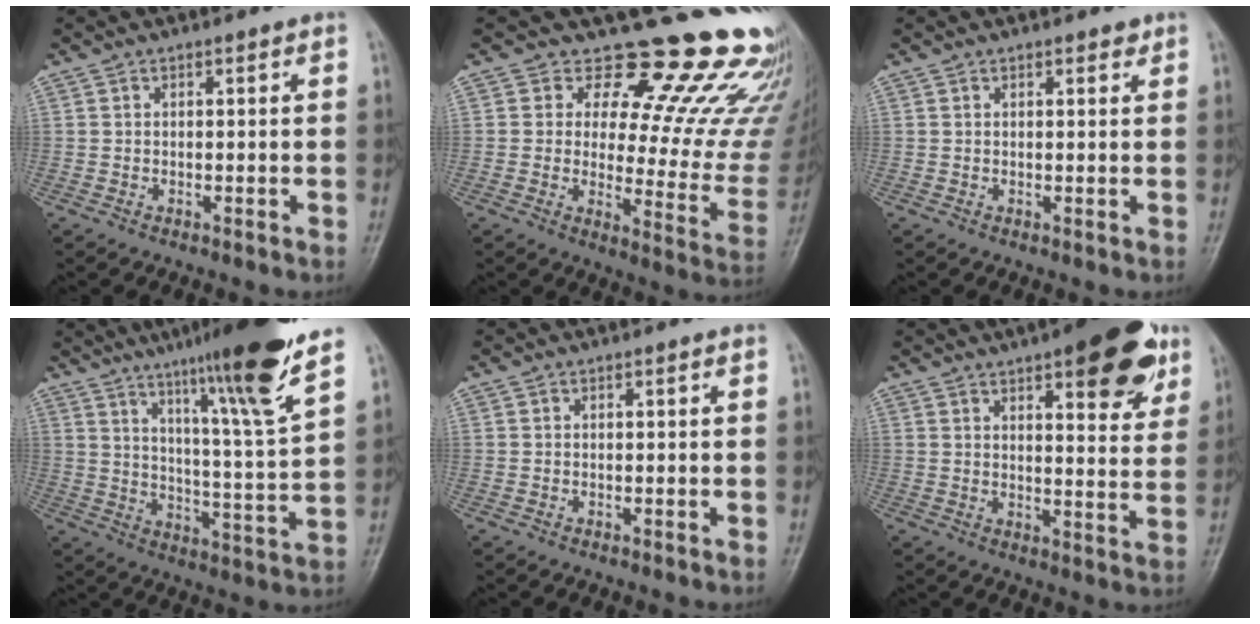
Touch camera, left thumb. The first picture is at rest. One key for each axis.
{"total": 23.4, "fx": 18.3, "fy": 9.1, "fz": 11.4, "tx": -0.100, "ty": -0.135, "tz": 0.214}
{"total": 1.5, "fx": 1.1, "fy": 0.7, "fz": 0.7, "tx": -0.002, "ty": -0.005, "tz": 0.013}
{"total": 18.0, "fx": 12.1, "fy": 0.0, "fz": 13.3, "tx": -0.192, "ty": -0.060, "tz": 0.184}
{"total": 0.0}
{"total": 15.7, "fx": 8.9, "fy": 5.4, "fz": 11.8, "tx": -0.115, "ty": -0.034, "tz": 0.115}